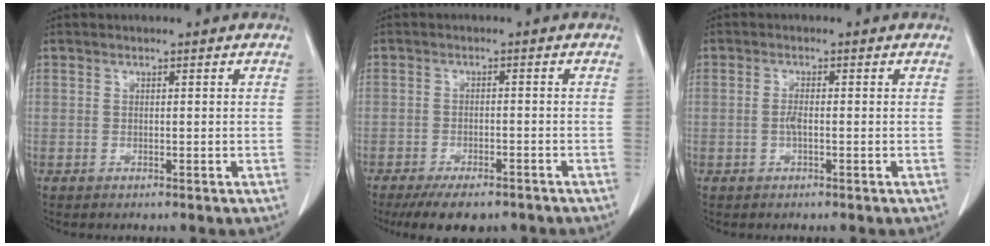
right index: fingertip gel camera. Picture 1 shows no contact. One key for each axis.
{"total": 8.0, "fx": -6.3, "fy": 2.9, "fz": 4.1, "tx": -0.055, "ty": -0.005, "tz": -0.092}
{"total": 1.6, "fx": -0.3, "fy": 0.3, "fz": 1.5, "tx": -0.033, "ty": 0.000, "tz": -0.007}